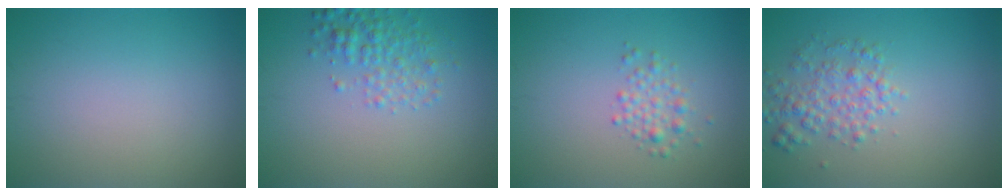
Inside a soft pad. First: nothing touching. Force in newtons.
{"total": 2.6, "press": 2.6, "slide": 0.1}
{"total": 1.8, "press": 1.8, "slide": 0.1}
{"total": 2.9, "press": 2.9, "slide": 0.1}